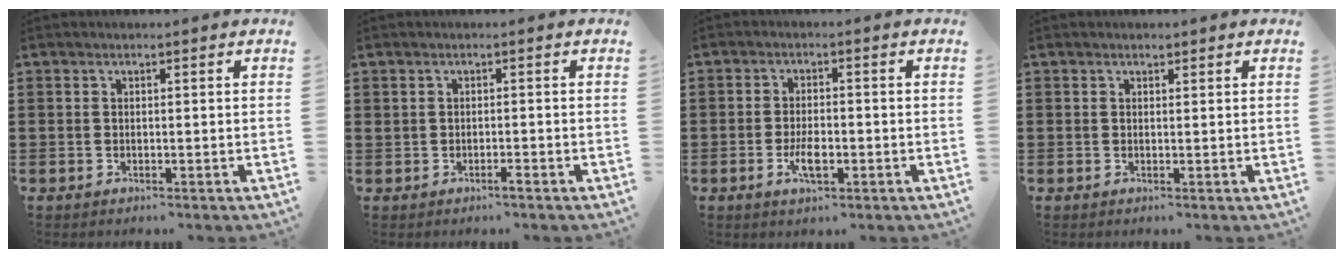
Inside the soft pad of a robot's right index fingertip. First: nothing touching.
{"total": 1.0, "force": [-0.4, 0.2, 0.9], "torque": [-0.019, -0.003, -0.008]}
{"total": 3.9, "force": [-1.2, 1.5, 3.4], "torque": [-0.065, 0.001, -0.022]}
{"total": 0.8, "force": [0.7, 0.4, 0.1], "torque": [-0.004, 0.004, 0.014]}